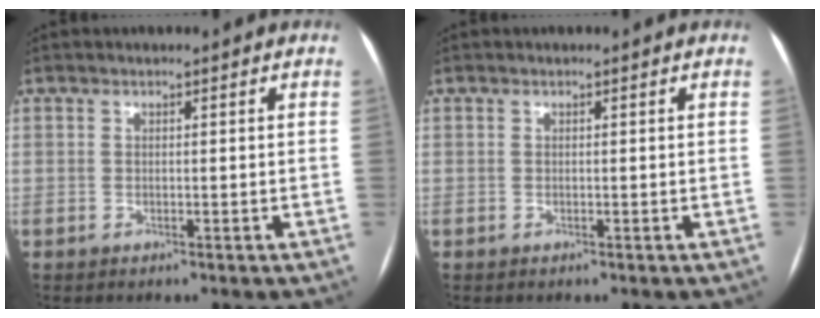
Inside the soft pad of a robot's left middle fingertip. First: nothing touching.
{"total": 0.0}